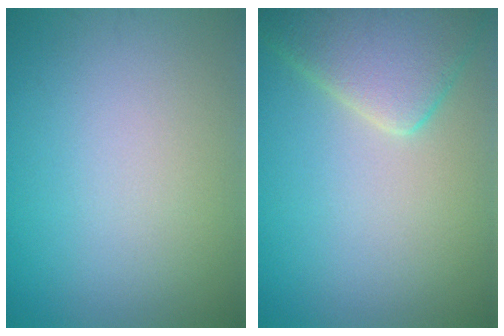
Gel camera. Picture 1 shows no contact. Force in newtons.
{"total": 5.1, "press": 5.1, "slide": 0.5}